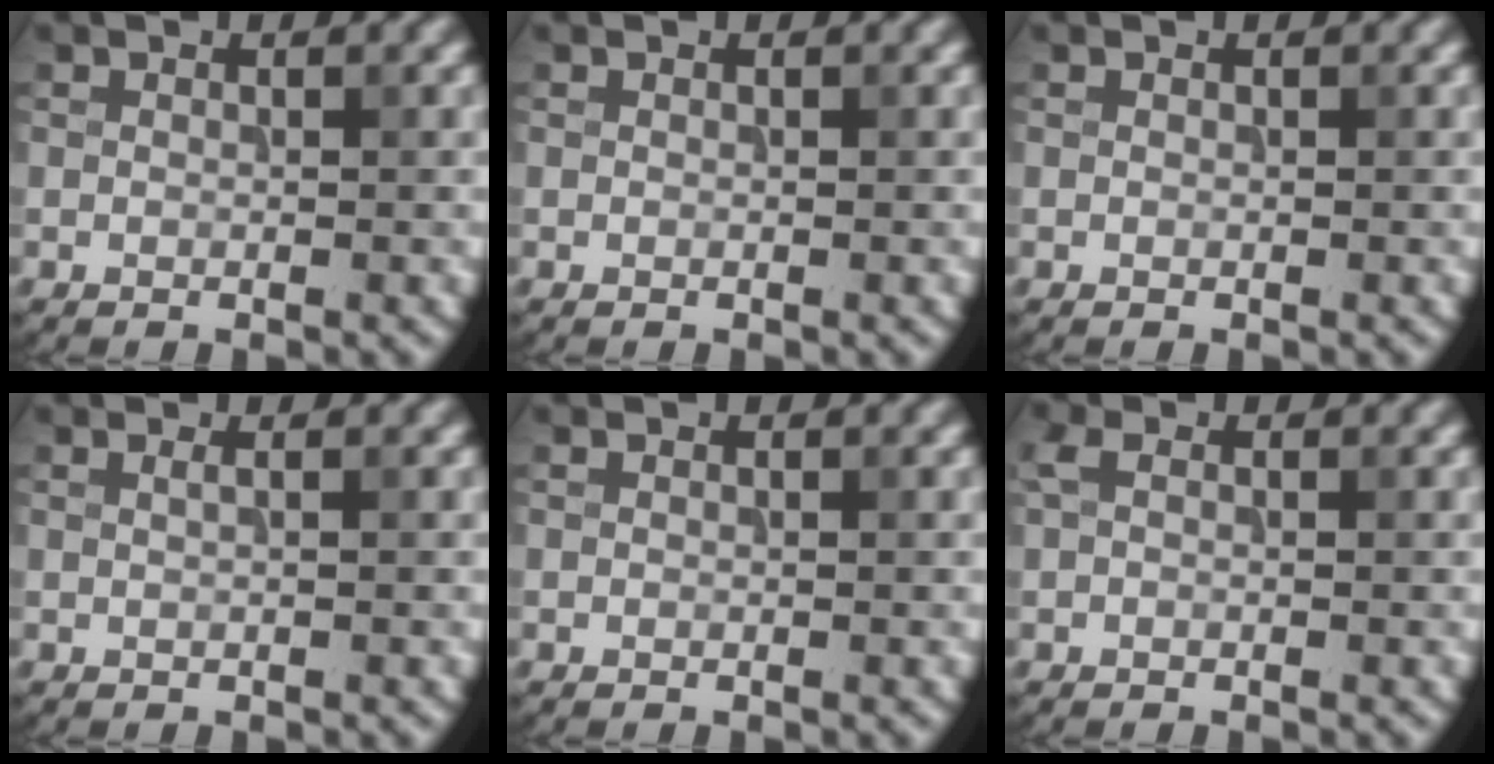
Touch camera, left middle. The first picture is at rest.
{"total": 0.0}
{"total": 0.0}
{"total": 0.9, "force": [0.4, 0.4, 0.7], "torque": [-0.007, -0.003, 0.001]}
{"total": 0.0}
{"total": 1.3, "force": [0.3, 0.8, 1.0], "torque": [-0.022, 0.005, -0.001]}